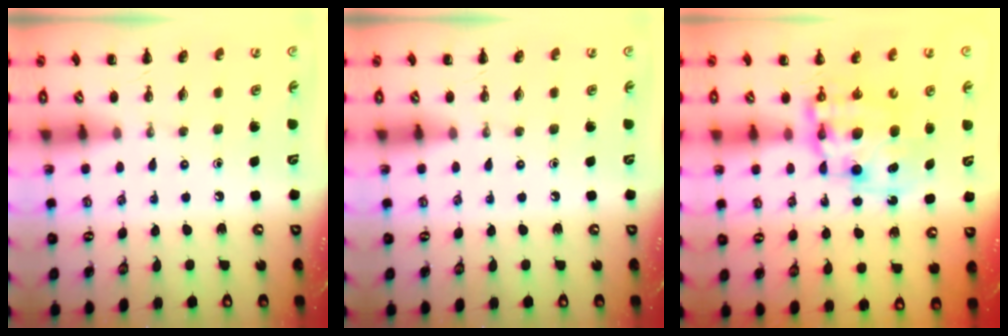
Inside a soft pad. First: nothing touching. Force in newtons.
{"total": 0.0}
{"total": 11.0, "press": 10.7, "slide": 2.5}